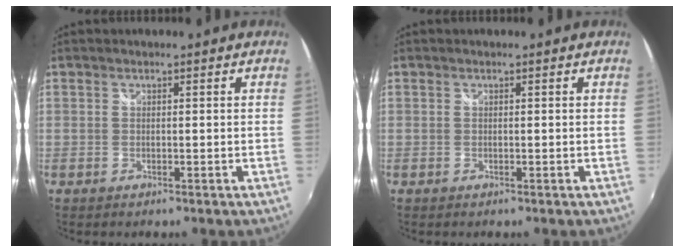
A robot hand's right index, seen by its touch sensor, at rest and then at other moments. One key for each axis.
{"total": 0.0}